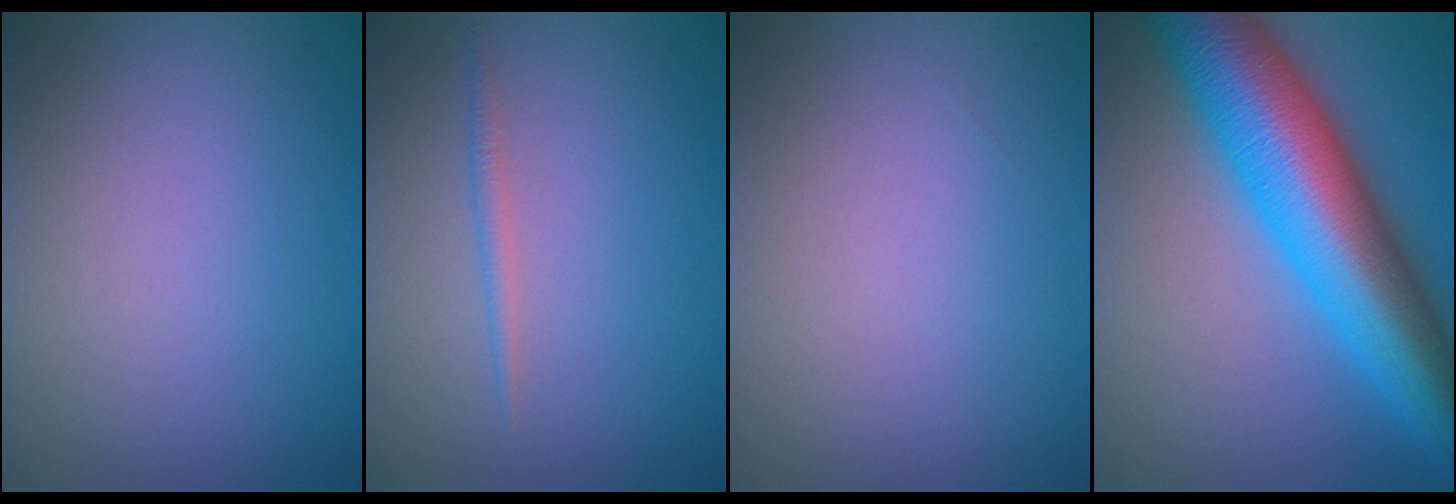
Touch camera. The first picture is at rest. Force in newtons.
{"total": 0.9, "press": 0.9, "slide": 0.0}
{"total": 0.0}
{"total": 14.3, "press": 14.3, "slide": 0.3}